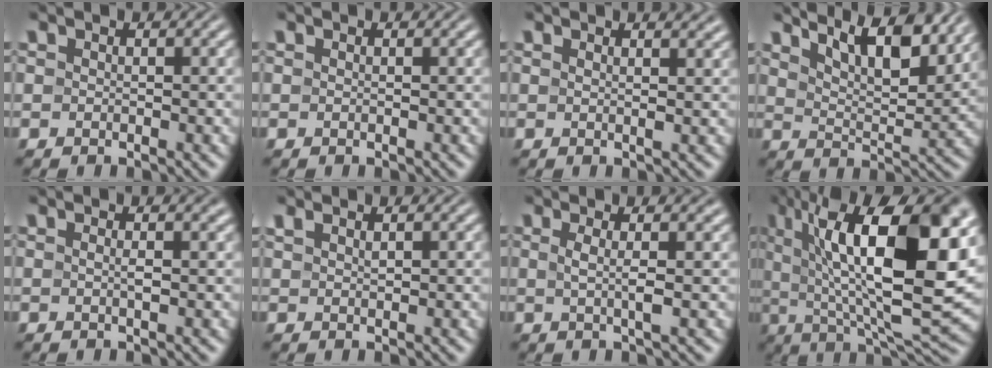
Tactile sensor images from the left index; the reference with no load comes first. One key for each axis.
{"total": 0.0}
{"total": 2.8, "fx": 1.8, "fy": 1.0, "fz": 1.8, "tx": -0.007, "ty": 0.008, "tz": 0.003}
{"total": 9.6, "fx": 6.9, "fy": 2.8, "fz": 5.9, "tx": -0.087, "ty": 0.013, "tz": 0.088}
{"total": 1.8, "fx": 0.5, "fy": 0.5, "fz": 1.7, "tx": -0.023, "ty": 0.001, "tz": 0.000}
{"total": 1.1, "fx": 0.8, "fy": 0.3, "fz": 0.7, "tx": -0.016, "ty": 0.002, "tz": 0.017}
{"total": 3.0, "fx": 0.6, "fy": 0.9, "fz": 2.9, "tx": -0.041, "ty": 0.002, "tz": 0.004}
{"total": 17.6, "fx": 5.1, "fy": 6.2, "fz": 15.7, "tx": -0.240, "ty": 0.008, "tz": 0.083}